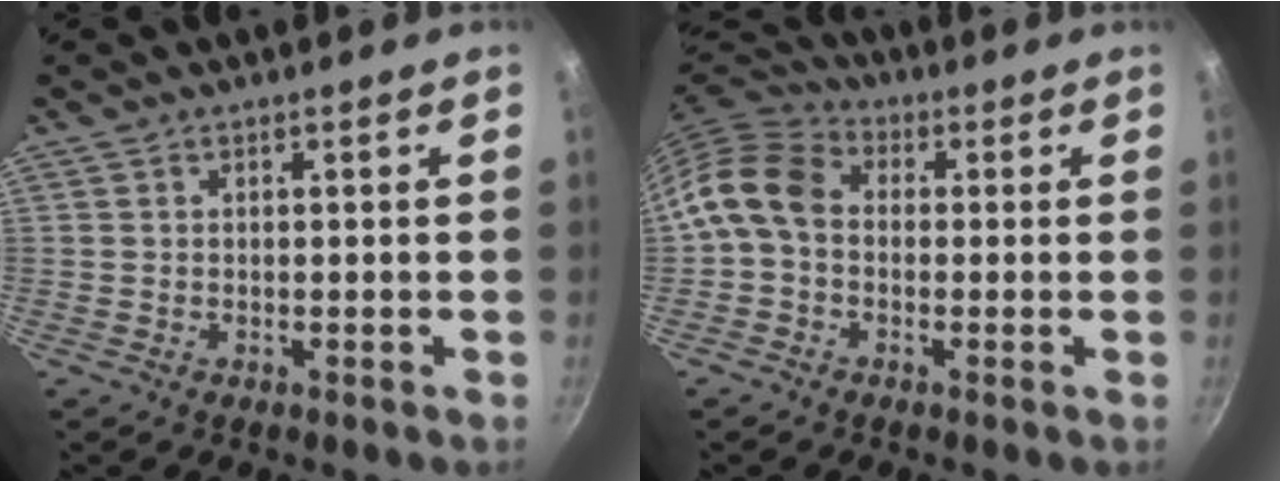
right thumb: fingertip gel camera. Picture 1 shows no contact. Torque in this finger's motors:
{"motor_torque": [-0.33, 0.87, 0.59, -0.66, 0.13]}